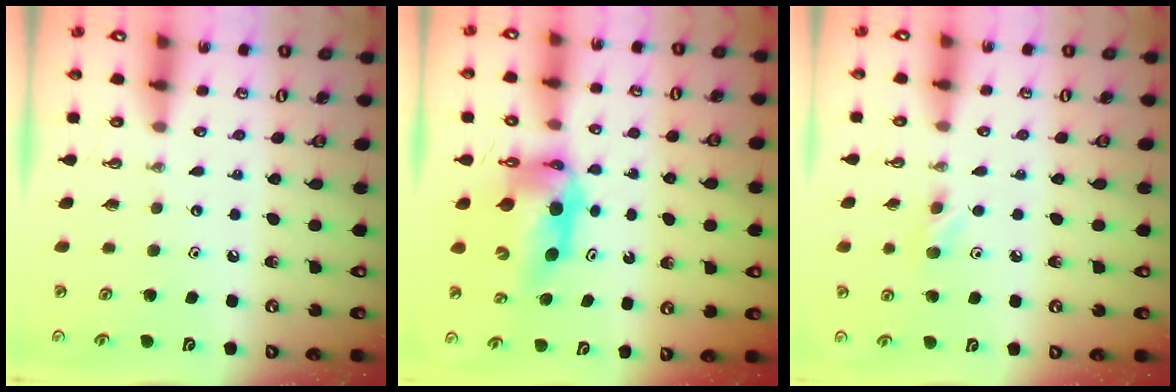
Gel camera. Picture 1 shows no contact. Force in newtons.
{"total": 7.5, "press": 7.5, "slide": 0.8}
{"total": 5.0, "press": 4.8, "slide": 1.4}